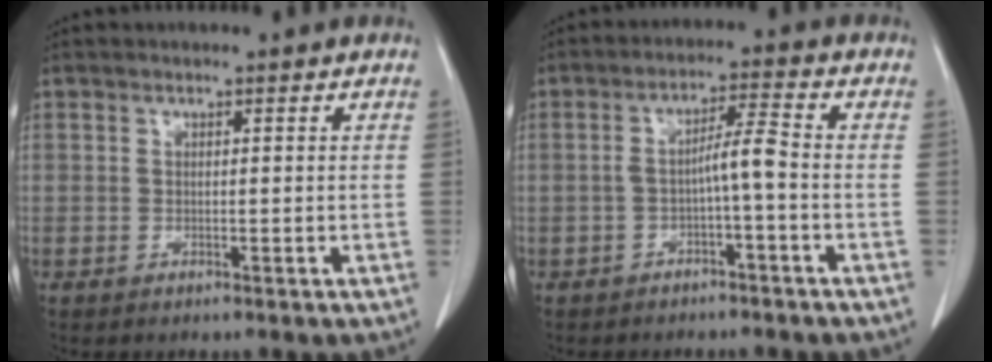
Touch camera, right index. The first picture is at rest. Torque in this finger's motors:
{"motor_torque": [0.61, -0.32, 0.40, 0.09]}